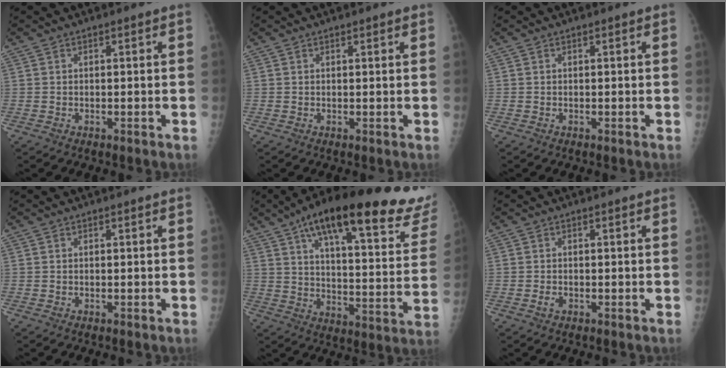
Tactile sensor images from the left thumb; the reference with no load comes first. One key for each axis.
{"total": 1.0, "fx": 0.8, "fy": 0.2, "fz": 0.6, "tx": -0.004, "ty": 0.000, "tz": 0.011}
{"total": 0.0}
{"total": 0.0}
{"total": 31.2, "fx": 20.4, "fy": 8.5, "fz": 22.0, "tx": -0.291, "ty": -0.038, "tz": 0.279}
{"total": 0.9, "fx": -0.4, "fy": 0.6, "fz": 0.6, "tx": -0.013, "ty": 0.002, "tz": -0.006}